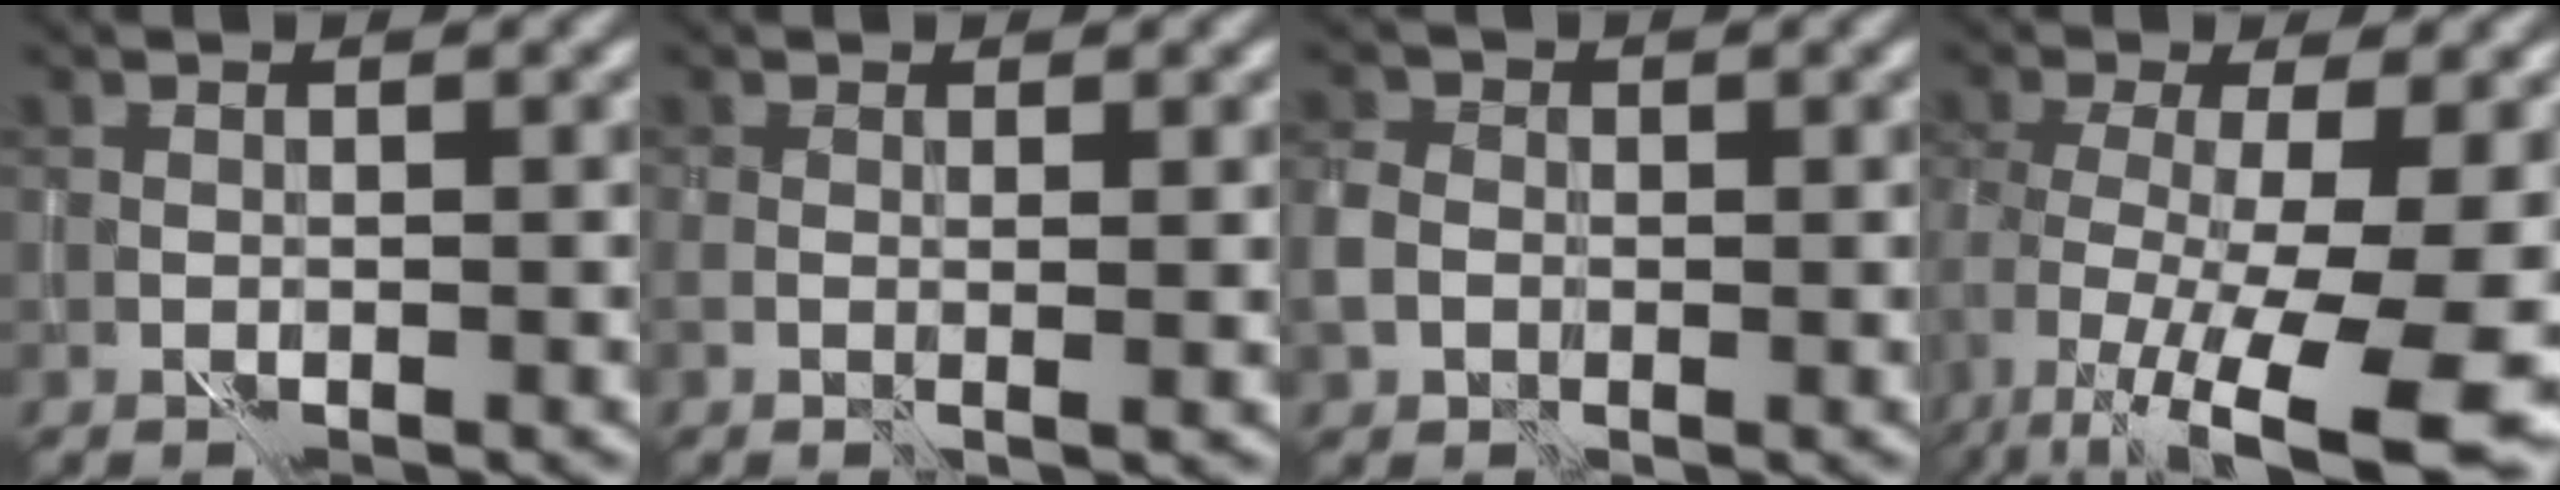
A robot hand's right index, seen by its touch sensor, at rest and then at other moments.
{"total": 1.6, "force": [0.2, 0.3, 1.5], "torque": [-0.023, -0.002, 0.004]}
{"total": 3.1, "force": [-0.6, 2.6, 1.6], "torque": [-0.040, 0.000, -0.015]}
{"total": 13.7, "force": [-5.0, 4.6, 11.8], "torque": [-0.221, -0.014, -0.069]}